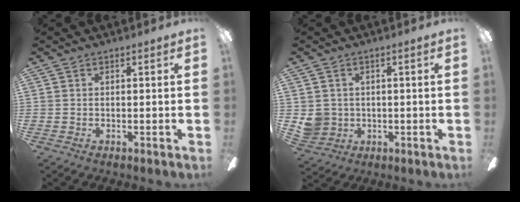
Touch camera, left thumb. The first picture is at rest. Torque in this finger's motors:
{"motor_torque": [-0.07, 0.08, -0.36, -0.03, 0.00]}